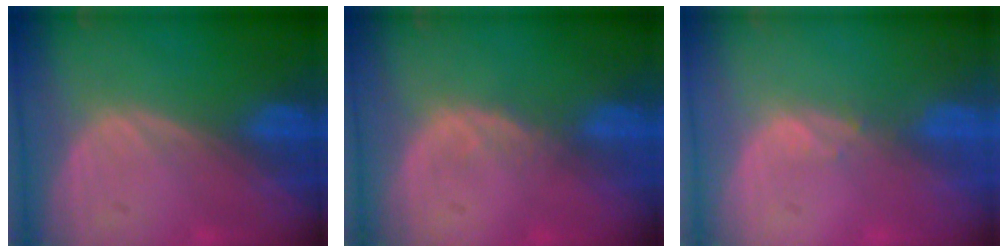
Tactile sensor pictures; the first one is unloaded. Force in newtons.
{"total": 1.1, "press": 1.1, "slide": 0.2}
{"total": 0.7, "press": 0.7, "slide": 0.2}